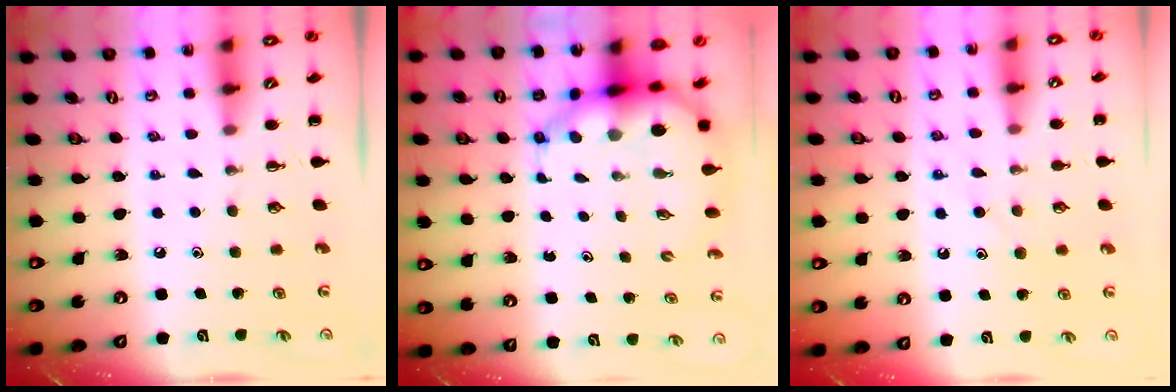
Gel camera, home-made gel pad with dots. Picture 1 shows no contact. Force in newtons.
{"total": 8.8, "press": 8.5, "slide": 2.2}
{"total": 9.3, "press": 9.3, "slide": 1.1}